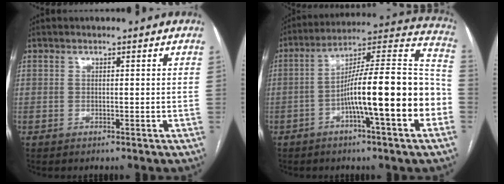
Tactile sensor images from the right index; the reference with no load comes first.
{"total": 19.3, "force": [-5.2, 1.3, 18.6], "torque": [-0.260, 0.026, -0.080]}